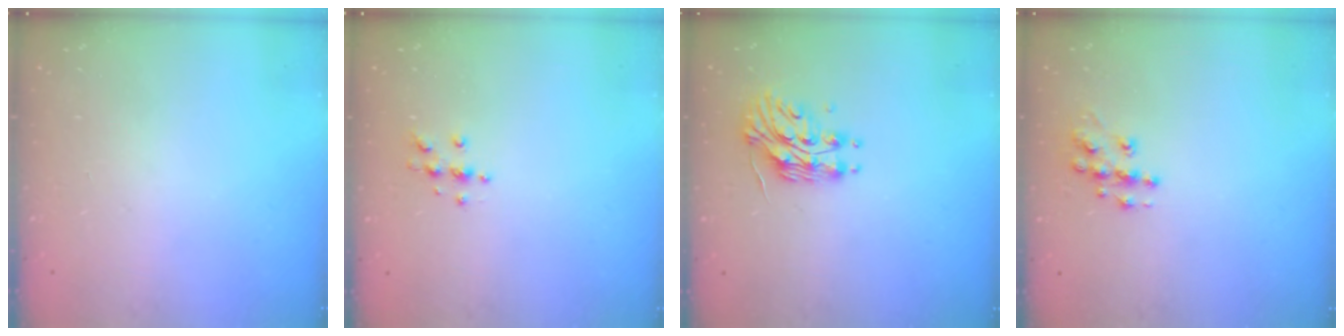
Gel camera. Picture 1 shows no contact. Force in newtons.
{"total": 4.7, "press": 4.6, "slide": 0.5}
{"total": 11.0, "press": 11.0, "slide": 0.9}
{"total": 9.5, "press": 9.5, "slide": 0.6}